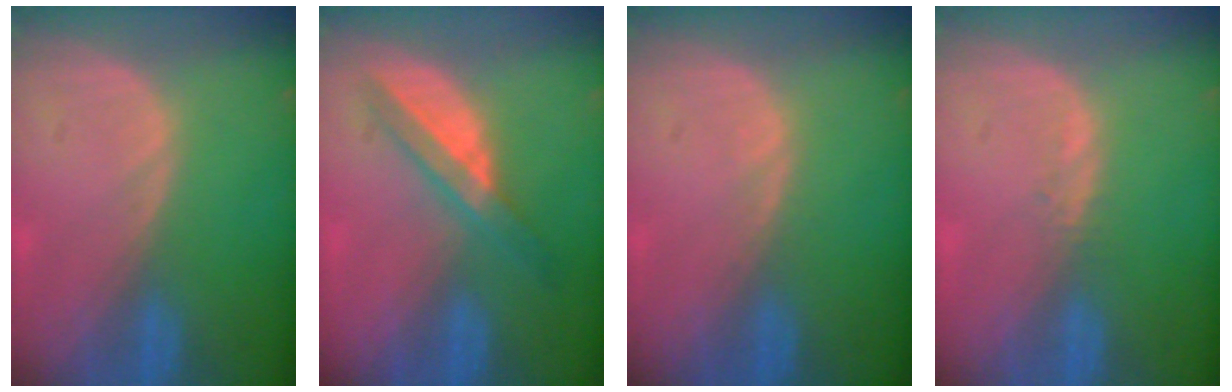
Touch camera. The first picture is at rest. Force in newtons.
{"total": 5.9, "press": 5.2, "slide": 2.7}
{"total": 0.5, "press": 0.5, "slide": 0.1}
{"total": 0.9, "press": 0.8, "slide": 0.4}